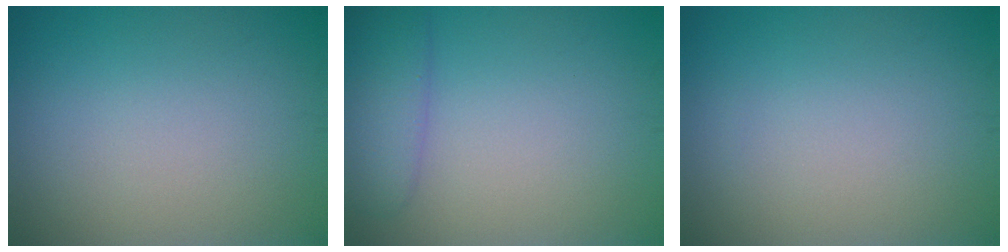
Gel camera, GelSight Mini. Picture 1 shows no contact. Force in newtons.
{"total": 2.9, "press": 2.9, "slide": 0.3}
{"total": 0.0}